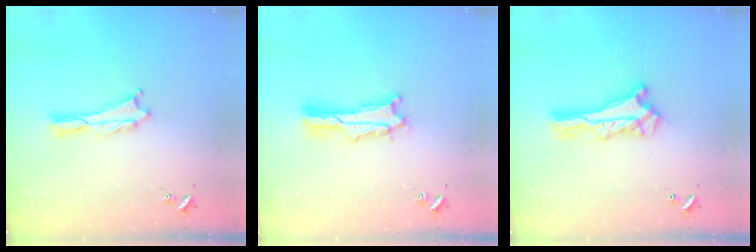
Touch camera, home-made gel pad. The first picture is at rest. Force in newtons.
{"total": 5.0, "press": 5.0, "slide": 0.6}
{"total": 3.2, "press": 3.2, "slide": 0.3}